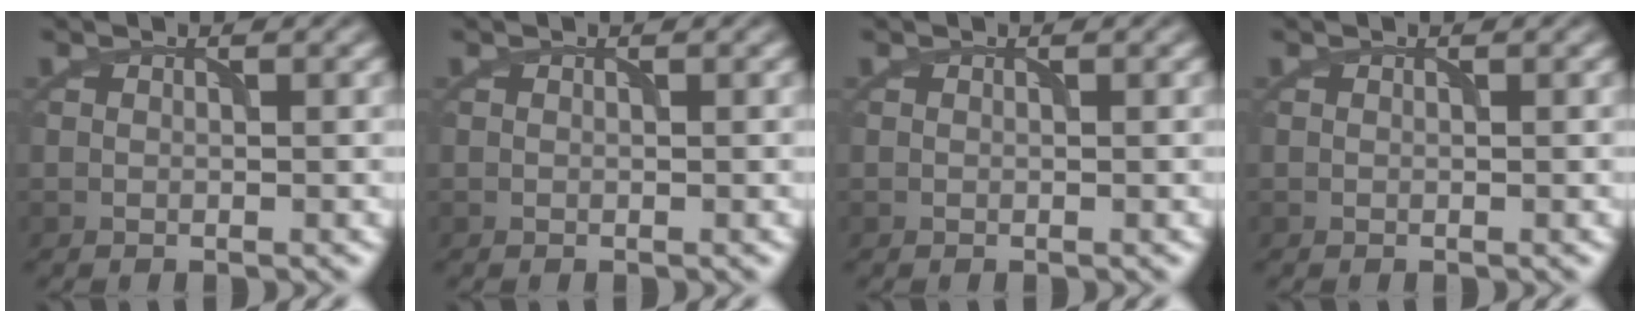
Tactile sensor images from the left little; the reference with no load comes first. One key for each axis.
{"total": 0.0}
{"total": 0.0}
{"total": 0.0}